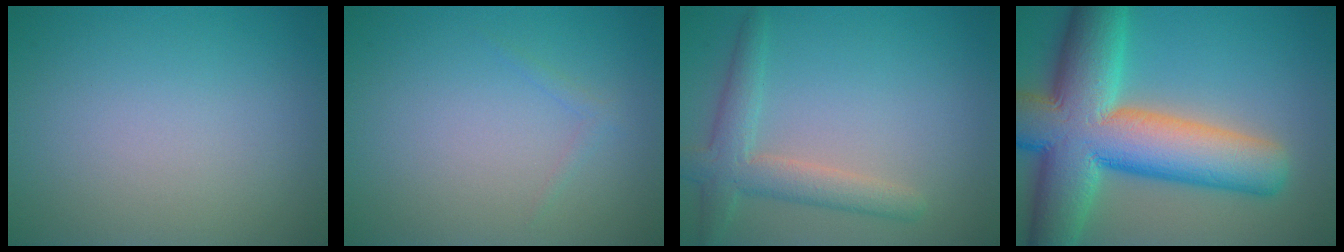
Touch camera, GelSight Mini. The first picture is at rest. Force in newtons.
{"total": 0.7, "press": 0.7, "slide": 0.1}
{"total": 3.6, "press": 3.6, "slide": 0.1}
{"total": 14.6, "press": 14.5, "slide": 0.7}